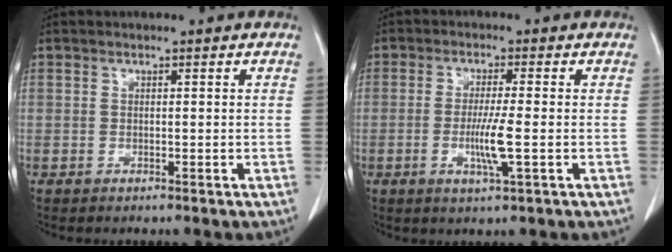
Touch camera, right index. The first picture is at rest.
{"total": 5.2, "force": [-1.1, -0.2, 5.1], "torque": [-0.097, -0.011, -0.018]}